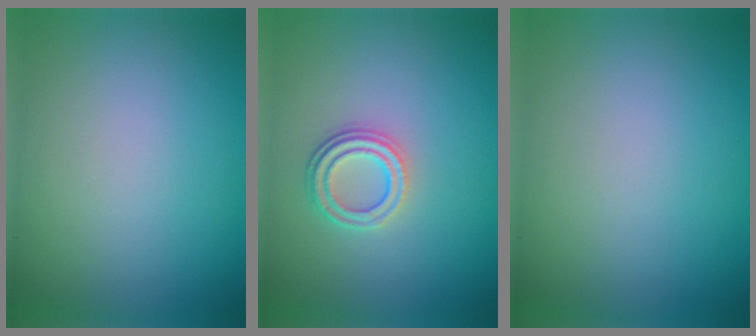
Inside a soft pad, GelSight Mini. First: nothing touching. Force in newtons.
{"total": 2.8, "press": 2.3, "slide": 1.6}
{"total": 0.0}